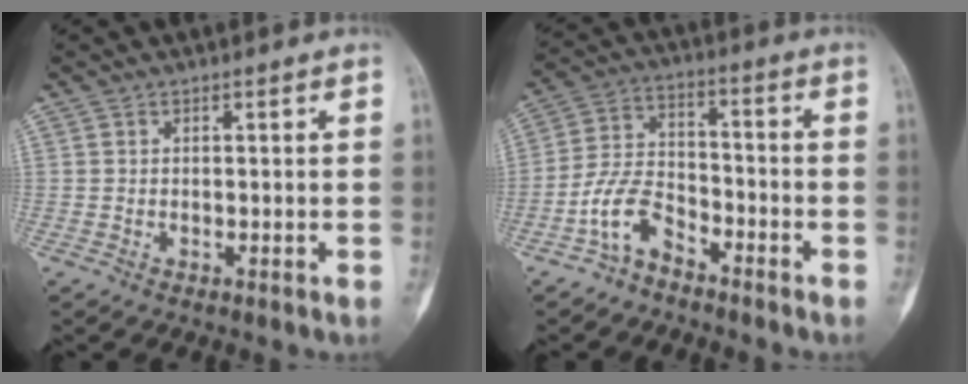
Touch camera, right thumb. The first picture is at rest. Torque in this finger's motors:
{"motor_torque": [1.66, 0.03, 0.88, -0.94, 0.11]}